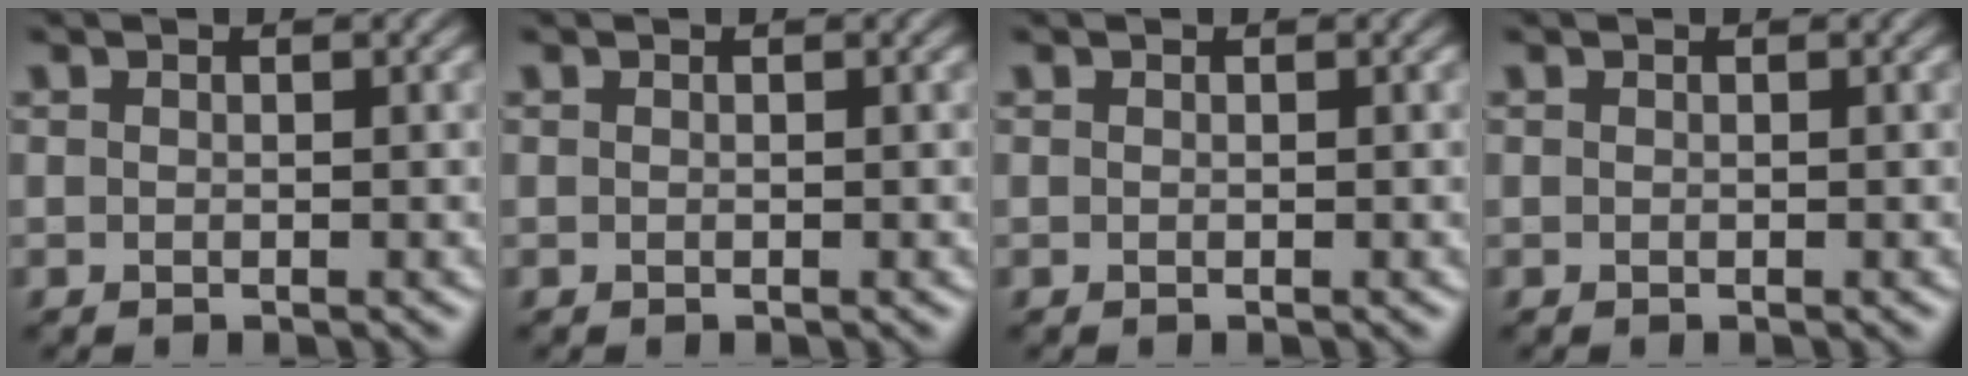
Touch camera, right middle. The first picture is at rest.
{"total": 0.0}
{"total": 0.0}
{"total": 0.0}